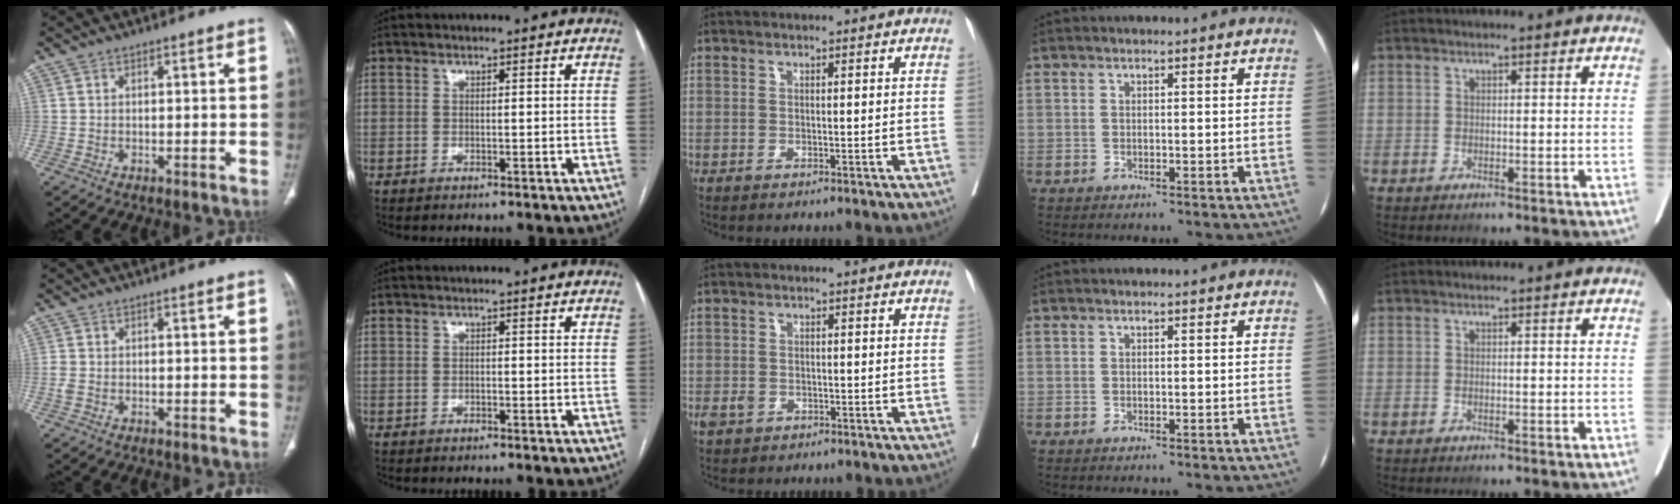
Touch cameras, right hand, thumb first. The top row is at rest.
{"thumb": {"total": 1.5, "force": [-0.5, 1.0, 1.0], "torque": [-0.030, -0.002, -0.011]}, "middle": {"total": 2.1, "force": [-0.8, 1.7, 1.1], "torque": [-0.017, 0.002, -0.007]}}